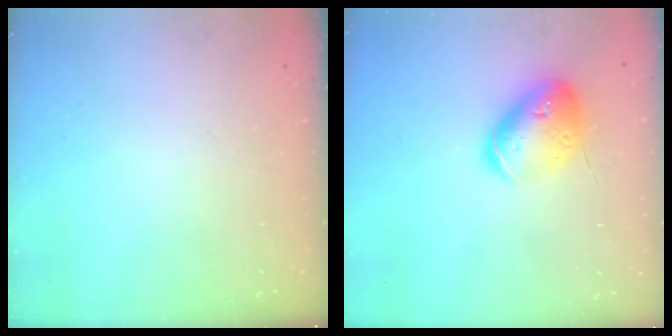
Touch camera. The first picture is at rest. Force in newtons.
{"total": 16.5, "press": 16.3, "slide": 2.7}